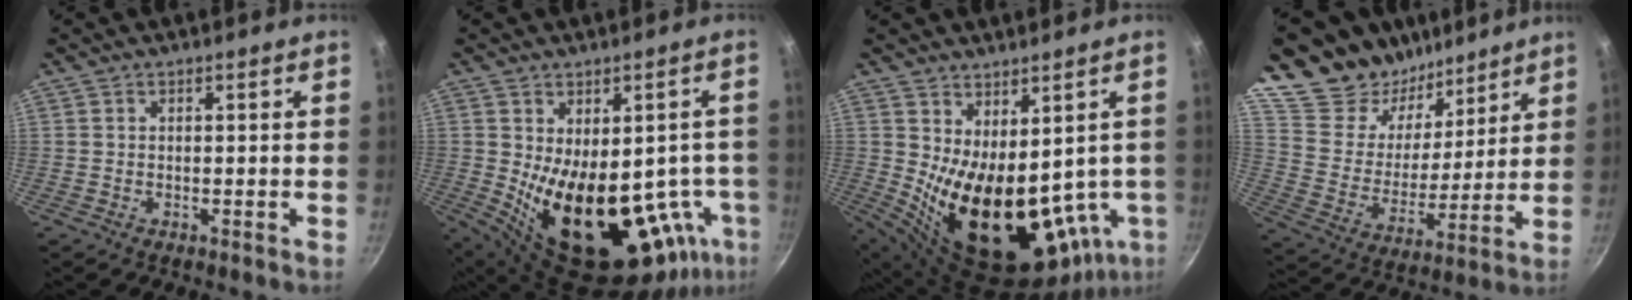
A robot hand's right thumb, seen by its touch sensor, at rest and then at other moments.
{"total": 23.2, "force": [-4.9, 13.2, 18.5], "torque": [-0.209, -0.018, -0.040]}
{"total": 21.5, "force": [-0.6, 11.5, 18.1], "torque": [-0.254, -0.043, 0.029]}
{"total": 23.0, "force": [17.3, 12.5, 8.4], "torque": [-0.124, -0.096, 0.313]}